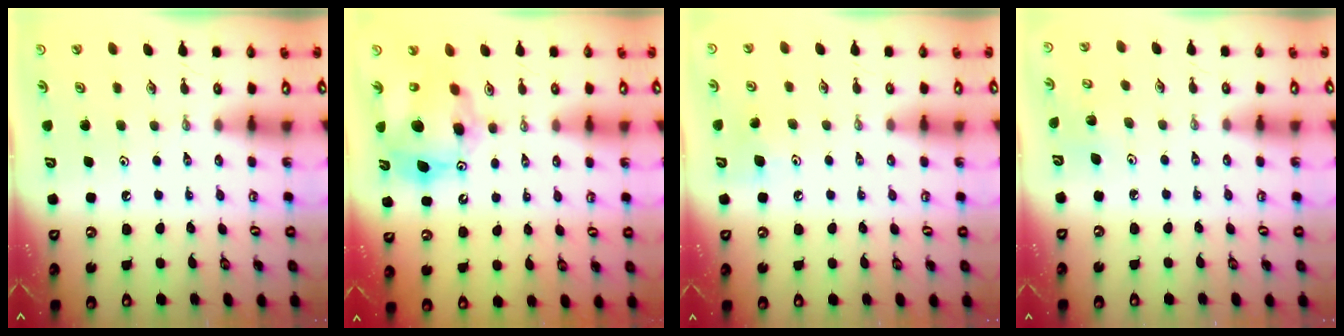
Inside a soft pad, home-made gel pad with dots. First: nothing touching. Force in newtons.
{"total": 13.3, "press": 13.2, "slide": 1.1}
{"total": 5.5, "press": 5.2, "slide": 1.7}
{"total": 3.7, "press": 3.7, "slide": 0.4}